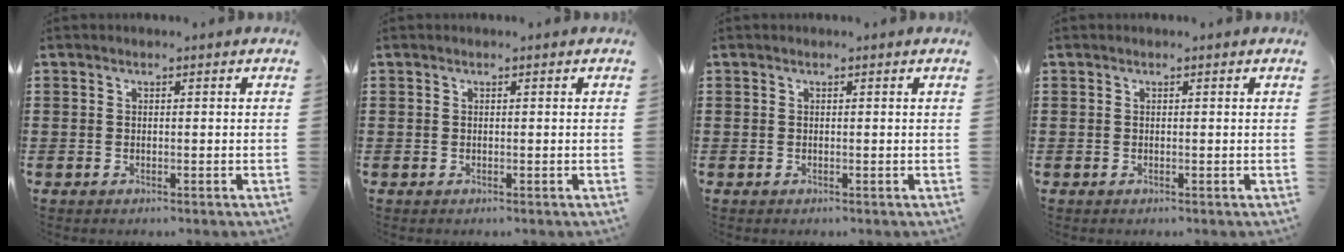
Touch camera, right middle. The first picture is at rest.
{"total": 0.0}
{"total": 0.0}
{"total": 0.0}